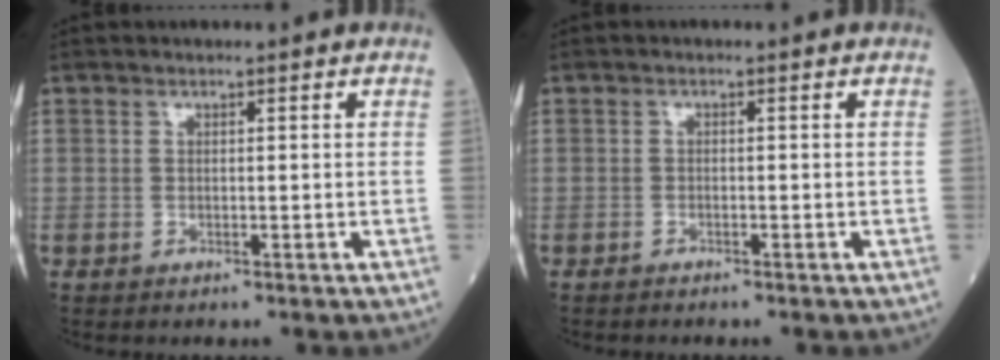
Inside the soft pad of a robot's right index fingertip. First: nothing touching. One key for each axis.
{"total": 1.1, "fx": -0.9, "fy": 0.4, "fz": 0.5, "tx": -0.013, "ty": -0.003, "tz": -0.012}